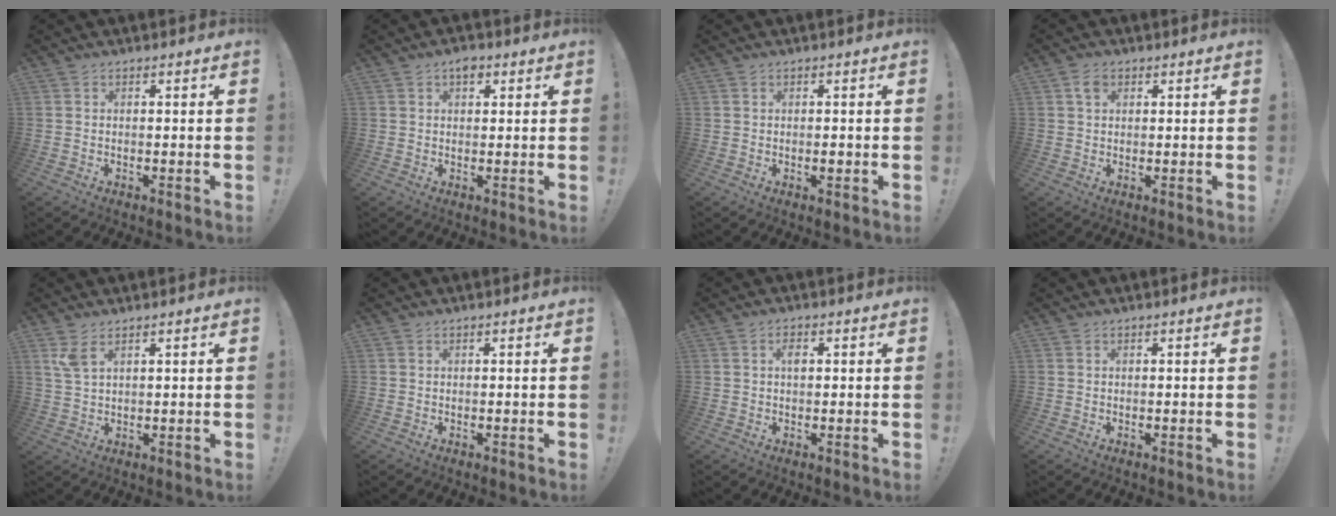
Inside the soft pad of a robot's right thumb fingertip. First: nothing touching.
{"total": 3.0, "force": [1.5, 2.0, 1.6], "torque": [-0.009, -0.006, 0.021]}
{"total": 1.3, "force": [-0.6, 0.5, 1.1], "torque": [-0.015, 0.000, -0.010]}
{"total": 3.1, "force": [1.3, 2.1, 1.9], "torque": [-0.025, 0.001, 0.021]}
{"total": 4.2, "force": [2.6, 1.2, 3.1], "torque": [-0.063, -0.010, 0.049]}
{"total": 0.0}
{"total": 1.7, "force": [0.3, 1.1, 1.3], "torque": [-0.012, 0.000, 0.001]}
{"total": 0.0}